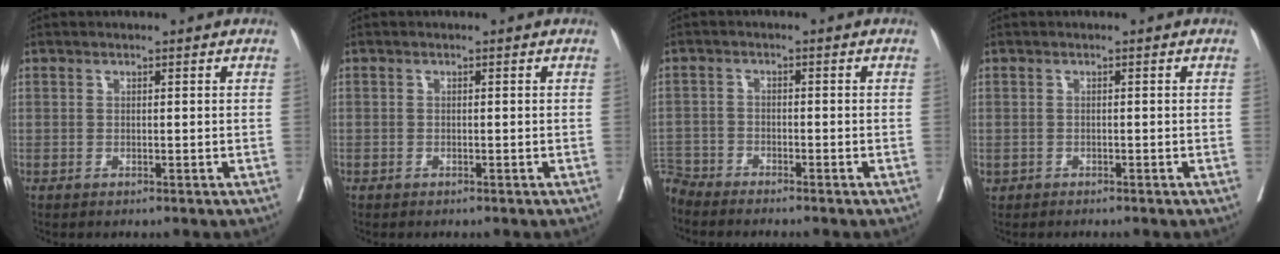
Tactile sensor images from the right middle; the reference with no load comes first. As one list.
[{"total": 0.8, "force": [-0.3, 0.8, -0.1], "torque": [0.000, 0.006, -0.009]}, {"total": 4.8, "force": [-4.8, 0.0, -0.1], "torque": [0.014, -0.007, -0.091]}, {"total": 1.1, "force": [-0.8, 0.7, 0.3], "torque": [-0.012, 0.000, -0.011]}]